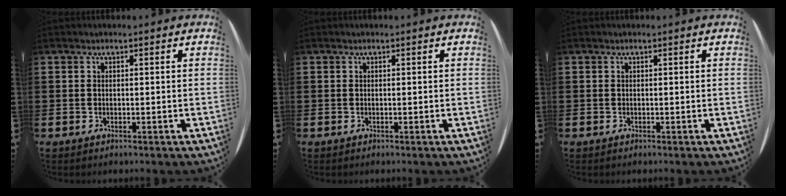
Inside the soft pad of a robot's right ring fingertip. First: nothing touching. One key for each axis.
{"total": 0.0}
{"total": 0.0}